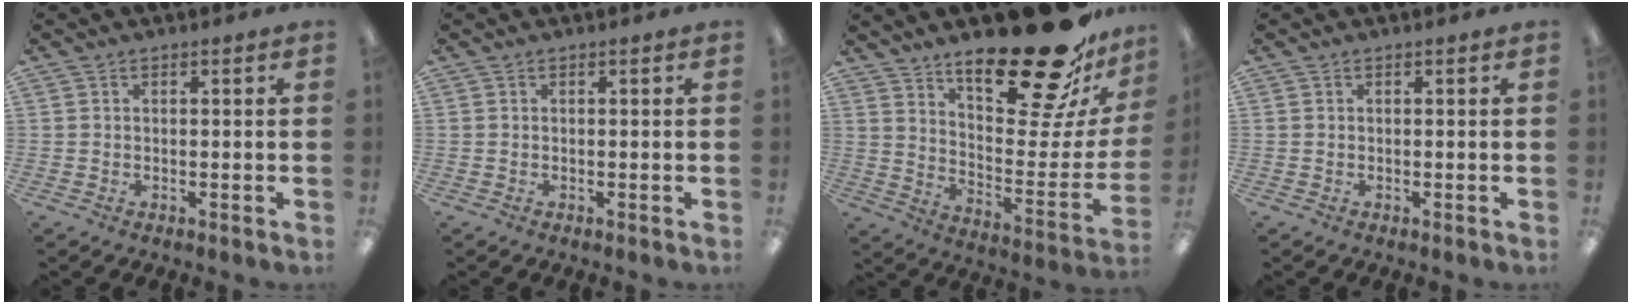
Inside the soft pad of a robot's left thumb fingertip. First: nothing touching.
{"total": 0.0}
{"total": 26.0, "force": [19.9, 7.4, 15.1], "torque": [-0.196, -0.147, 0.323]}
{"total": 0.0}